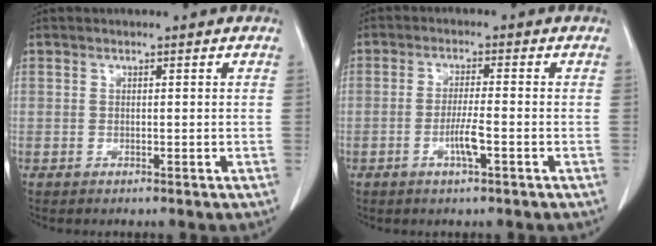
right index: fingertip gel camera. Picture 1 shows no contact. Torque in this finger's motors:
{"motor_torque": [0.14, -0.04, 0.21, 0.02]}